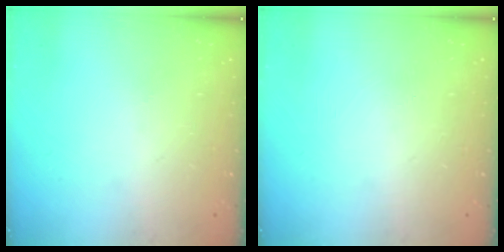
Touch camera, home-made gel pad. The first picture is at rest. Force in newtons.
{"total": 0.0}